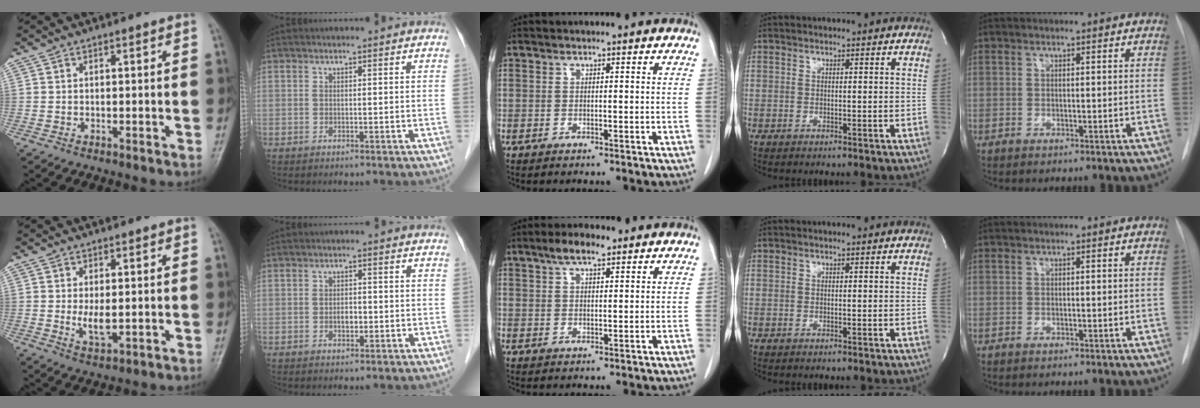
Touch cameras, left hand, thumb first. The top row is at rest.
{"thumb": {"total": 4.4, "force": [0.2, 2.0, 3.9], "torque": [-0.062, -0.012, 0.009]}, "index": {"total": 1.9, "force": [-0.5, 1.0, 1.4], "torque": [-0.023, 0.004, -0.007]}, "middle": {"total": 4.4, "force": [3.1, 1.3, 2.9], "torque": [-0.059, 0.011, 0.054]}}